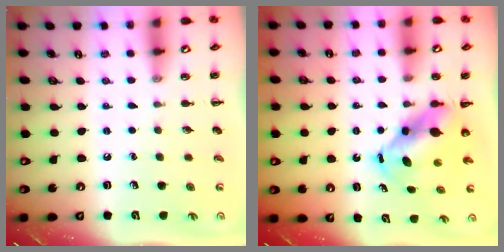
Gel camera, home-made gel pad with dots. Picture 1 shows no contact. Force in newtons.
{"total": 7.0, "press": 6.8, "slide": 1.7}